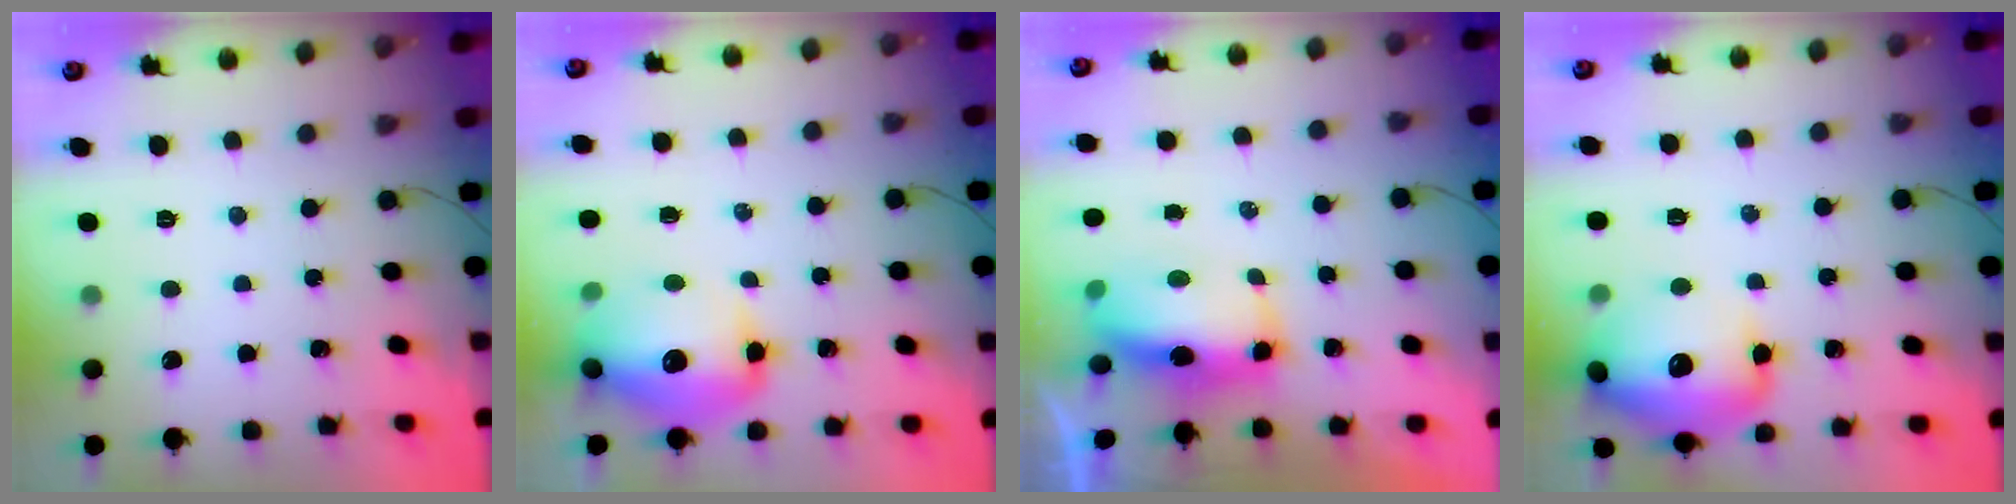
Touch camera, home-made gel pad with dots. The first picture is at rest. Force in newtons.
{"total": 15.6, "press": 15.0, "slide": 4.2}
{"total": 9.8, "press": 9.5, "slide": 2.1}
{"total": 16.7, "press": 16.3, "slide": 3.3}